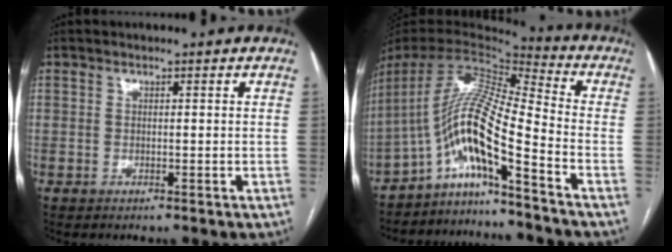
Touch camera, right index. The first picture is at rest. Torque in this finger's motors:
{"motor_torque": [0.78, -0.28, 0.55, 0.21]}